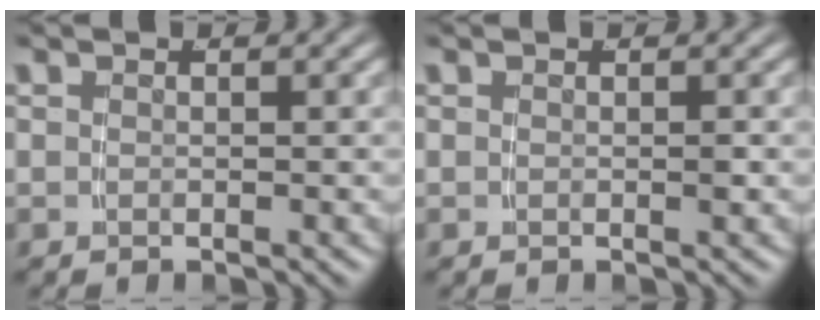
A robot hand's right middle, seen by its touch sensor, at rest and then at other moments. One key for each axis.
{"total": 0.0}